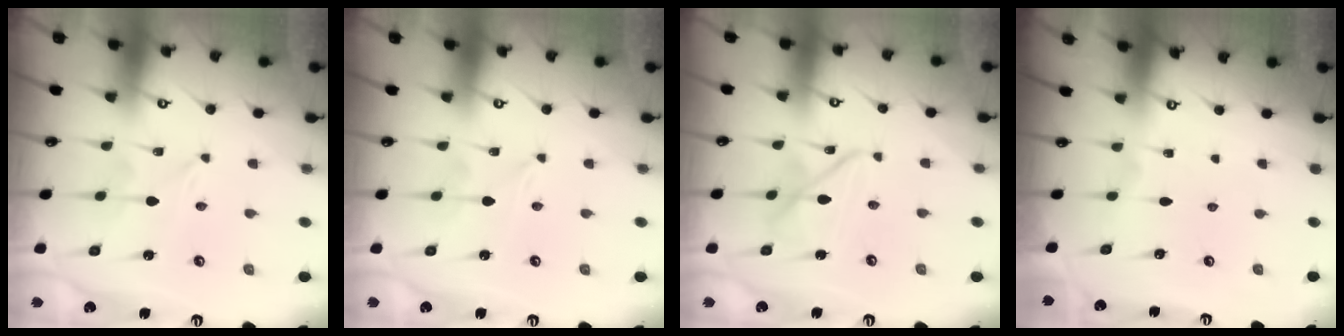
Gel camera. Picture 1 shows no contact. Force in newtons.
{"total": 0.0}
{"total": 10.4, "press": 10.4, "slide": 0.9}
{"total": 0.0}